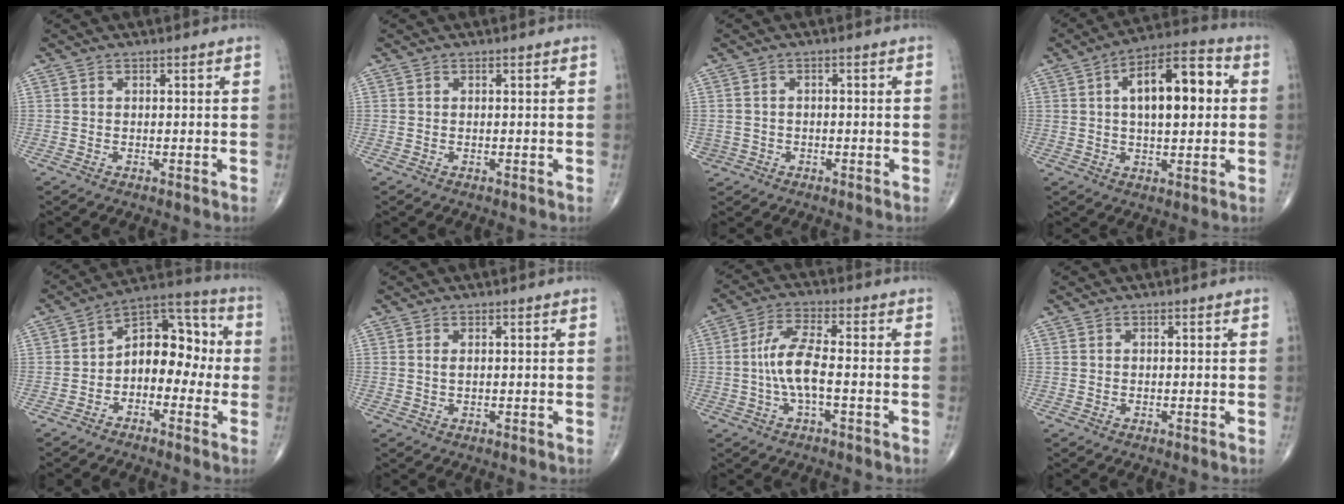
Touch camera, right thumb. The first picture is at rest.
{"total": 0.0}
{"total": 2.3, "force": [-0.8, 2.2, 0.1], "torque": [0.008, 0.012, -0.012]}
{"total": 14.8, "force": [2.5, 6.6, 13.0], "torque": [-0.184, 0.022, 0.034]}
{"total": 11.8, "force": [-1.4, 7.6, 8.9], "torque": [-0.095, 0.047, -0.040]}
{"total": 1.0, "force": [0.3, 0.4, 0.8], "torque": [-0.018, 0.001, 0.008]}
{"total": 7.7, "force": [-1.1, 2.3, 7.3], "torque": [-0.162, 0.020, -0.027]}
{"total": 0.0}